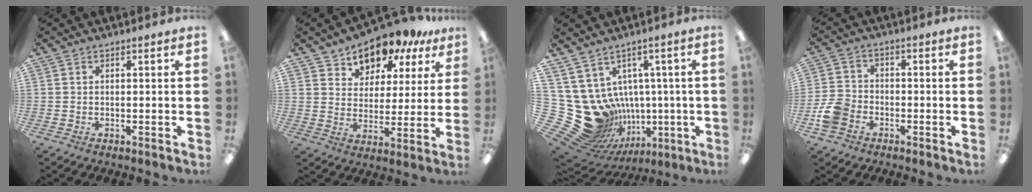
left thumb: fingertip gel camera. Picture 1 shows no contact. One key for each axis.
{"total": 11.1, "fx": 9.6, "fy": 5.3, "fz": 1.7, "tx": -0.037, "ty": -0.084, "tz": 0.179}
{"total": 17.6, "fx": -2.1, "fy": 15.1, "fz": 8.8, "tx": -0.213, "ty": -0.023, "tz": 0.009}
{"total": 6.7, "fx": -3.2, "fy": 5.0, "fz": 3.2, "tx": -0.066, "ty": 0.020, "tz": -0.058}